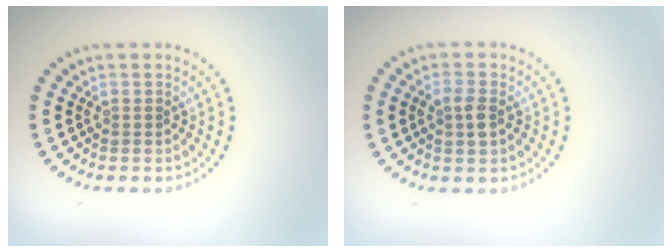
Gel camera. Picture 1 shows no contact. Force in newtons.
{"total": 1.8, "press": 1.8, "slide": 0.1}